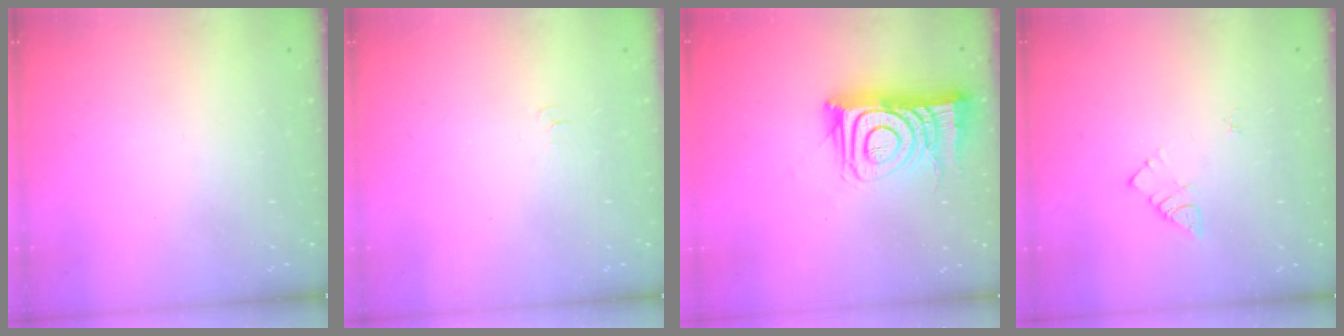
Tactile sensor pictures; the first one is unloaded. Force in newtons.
{"total": 4.3, "press": 4.2, "slide": 0.6}
{"total": 13.6, "press": 13.6, "slide": 1.0}
{"total": 4.1, "press": 4.0, "slide": 0.7}